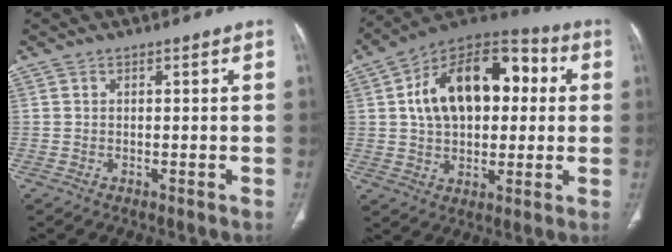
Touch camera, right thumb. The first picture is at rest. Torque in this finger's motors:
{"motor_torque": [1.41, 1.85, 0.58, 0.13, 0.26]}